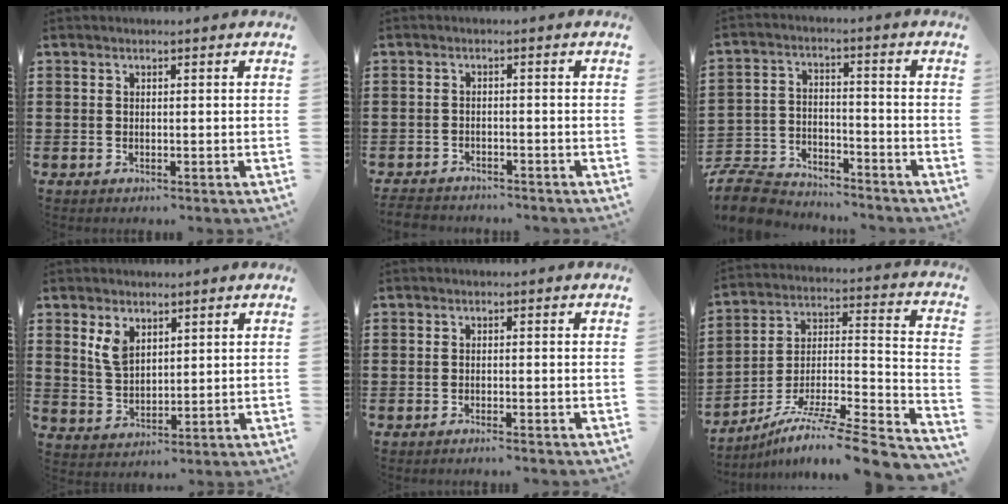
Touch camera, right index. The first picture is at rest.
{"total": 2.4, "force": [-2.4, 0.1, 0.0], "torque": [-0.013, -0.006, -0.054]}
{"total": 8.5, "force": [-8.3, 1.8, 1.1], "torque": [-0.038, 0.018, -0.168]}
{"total": 4.3, "force": [2.3, 2.6, 2.6], "torque": [-0.068, 0.004, 0.040]}
{"total": 1.2, "force": [-1.1, -0.3, 0.2], "torque": [-0.003, -0.002, -0.022]}
{"total": 8.3, "force": [-6.2, 0.5, 5.4], "torque": [-0.094, -0.009, -0.127]}